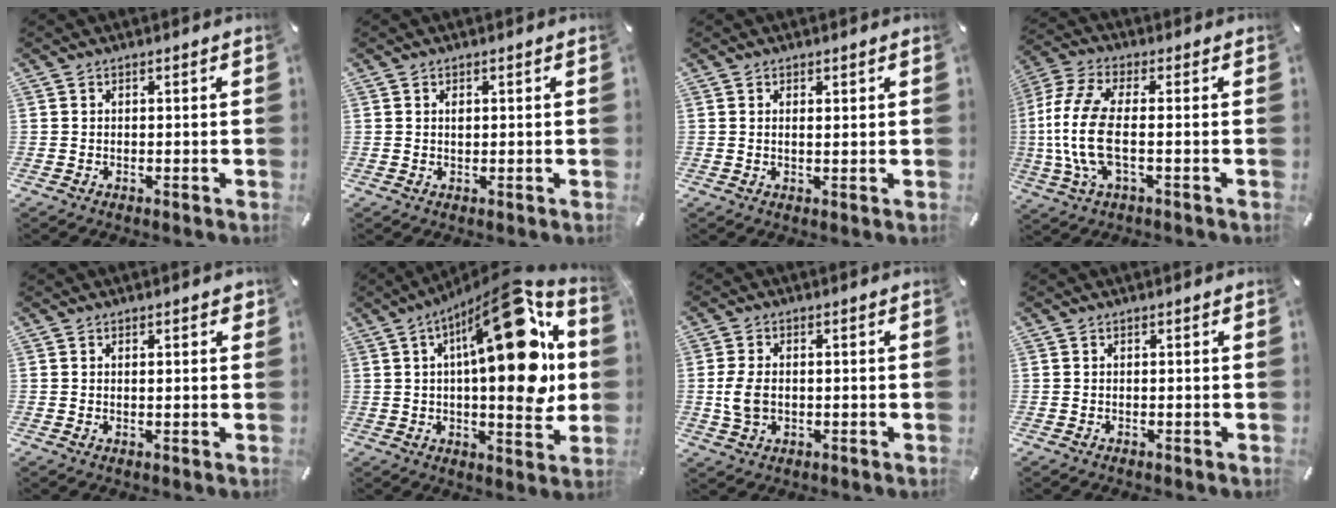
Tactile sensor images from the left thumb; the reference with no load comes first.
{"total": 1.0, "force": [0.2, 0.6, 0.8], "torque": [-0.018, 0.002, 0.004]}
{"total": 0.9, "force": [0.6, 0.3, 0.7], "torque": [-0.014, 0.001, 0.010]}
{"total": 12.2, "force": [-1.0, 4.7, 11.2], "torque": [-0.255, -0.020, -0.023]}
{"total": 1.3, "force": [0.9, 0.7, 0.7], "torque": [0.000, -0.003, 0.011]}
{"total": 25.7, "force": [7.4, 9.6, 22.7], "torque": [-0.333, -0.047, 0.109]}
{"total": 5.9, "force": [-0.5, 4.2, 4.2], "torque": [-0.104, 0.001, -0.012]}
{"total": 0.0}